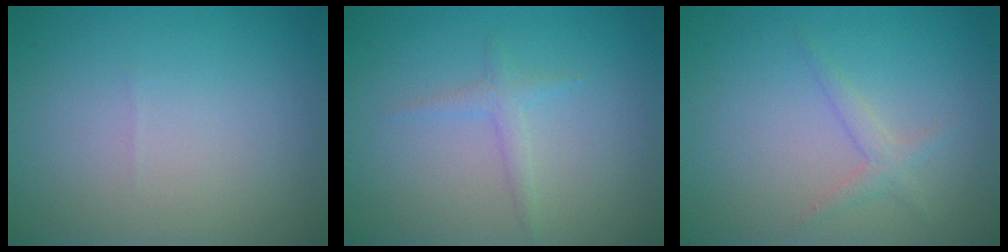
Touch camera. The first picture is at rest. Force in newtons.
{"total": 1.3, "press": 1.3, "slide": 0.1}
{"total": 1.4, "press": 1.4, "slide": 0.1}